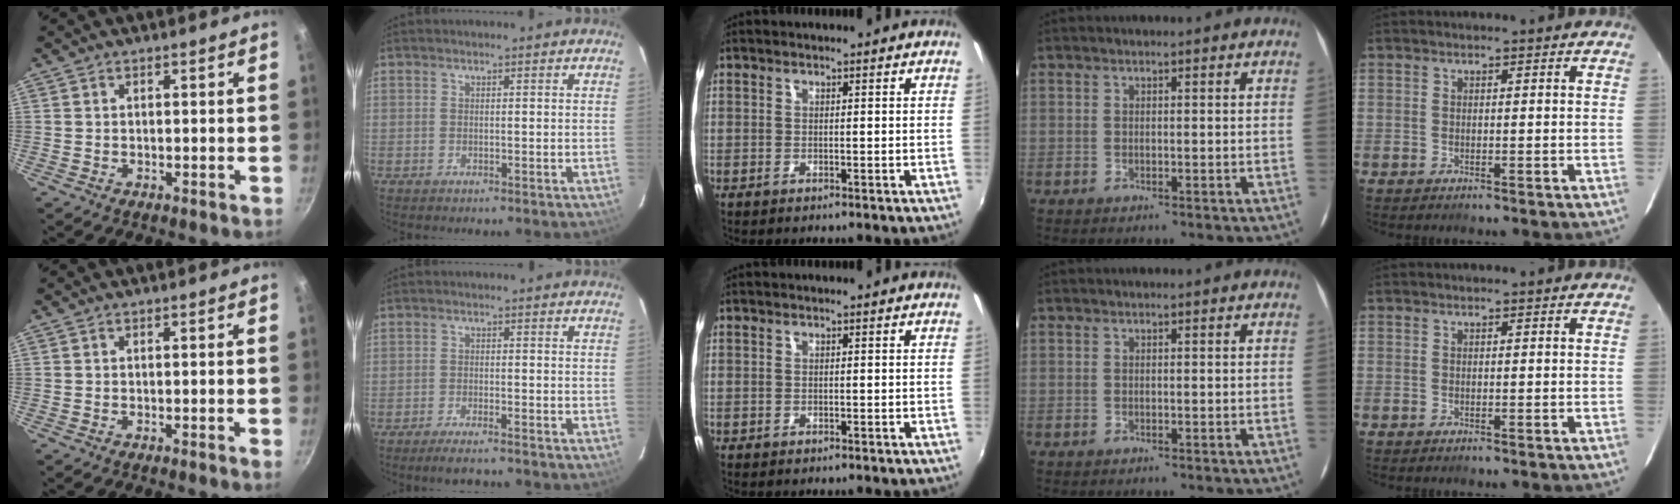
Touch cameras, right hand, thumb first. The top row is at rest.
{"thumb": {"total": 0.9, "force": [-0.2, -0.1, 0.9], "torque": [-0.013, -0.001, -0.006]}, "index": {"total": 4.3, "force": [-3.8, 0.4, 2.0], "torque": [-0.051, -0.010, -0.069]}}